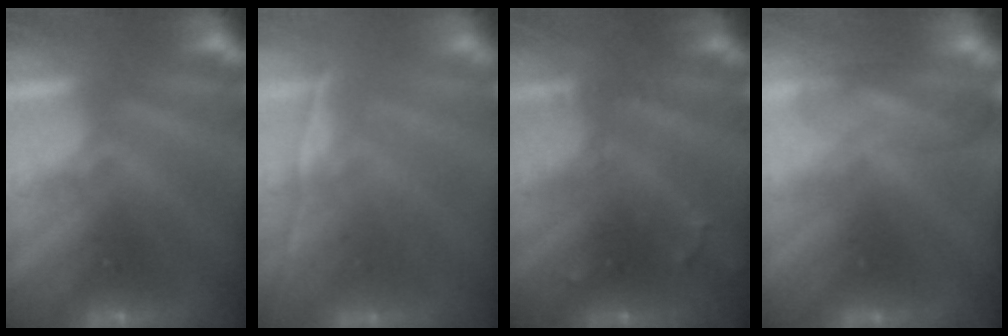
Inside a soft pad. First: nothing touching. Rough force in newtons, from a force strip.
{"total": 2.0}
{"total": 2.8}
{"total": 4.7}